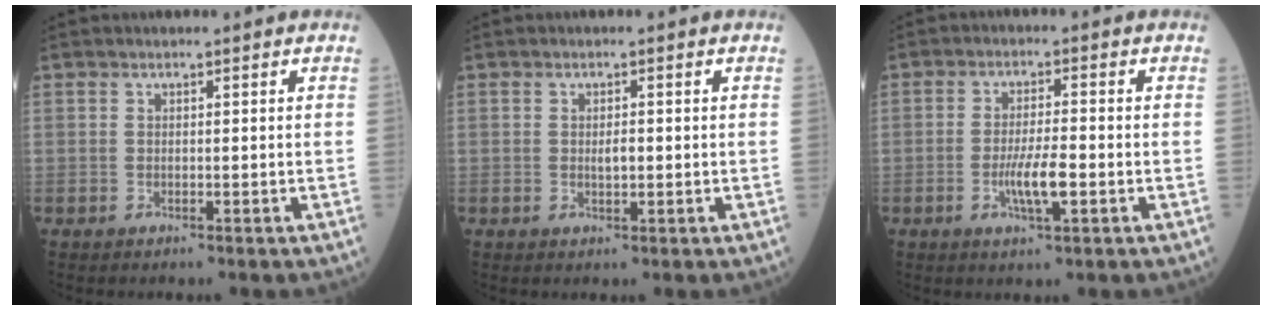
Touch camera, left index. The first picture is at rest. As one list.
[{"total": 1.5, "force": [0.0, 0.5, 1.4], "torque": [-0.025, -0.001, 0.003]}, {"total": 5.1, "force": [-1.5, 0.7, 4.8], "torque": [-0.094, -0.005, -0.027]}]